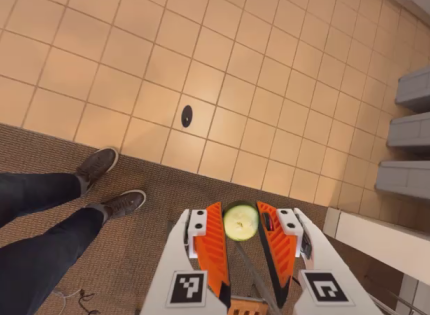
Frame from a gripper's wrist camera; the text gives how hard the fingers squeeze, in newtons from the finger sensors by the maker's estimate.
{"total": 6.7, "left": 6.5, "right": 6.9}